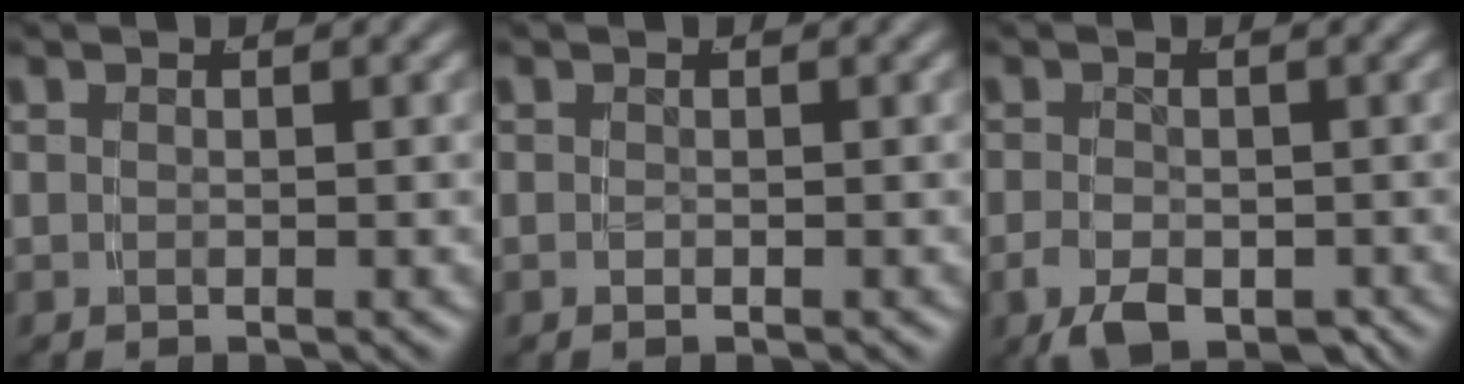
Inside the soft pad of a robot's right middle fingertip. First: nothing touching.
{"total": 0.7, "force": [-0.5, -0.4, 0.2], "torque": [-0.007, -0.004, -0.003]}
{"total": 4.8, "force": [-2.5, 2.5, 3.2], "torque": [-0.058, -0.035, -0.025]}